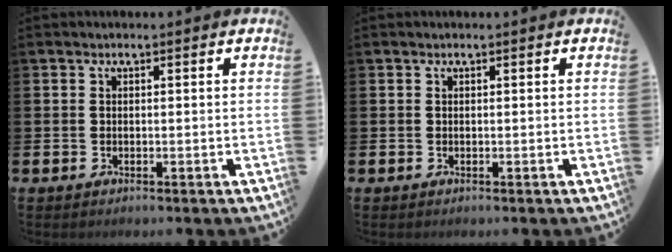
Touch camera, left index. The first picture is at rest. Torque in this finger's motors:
{"motor_torque": [-0.02, 0.02, 0.00, 0.00]}